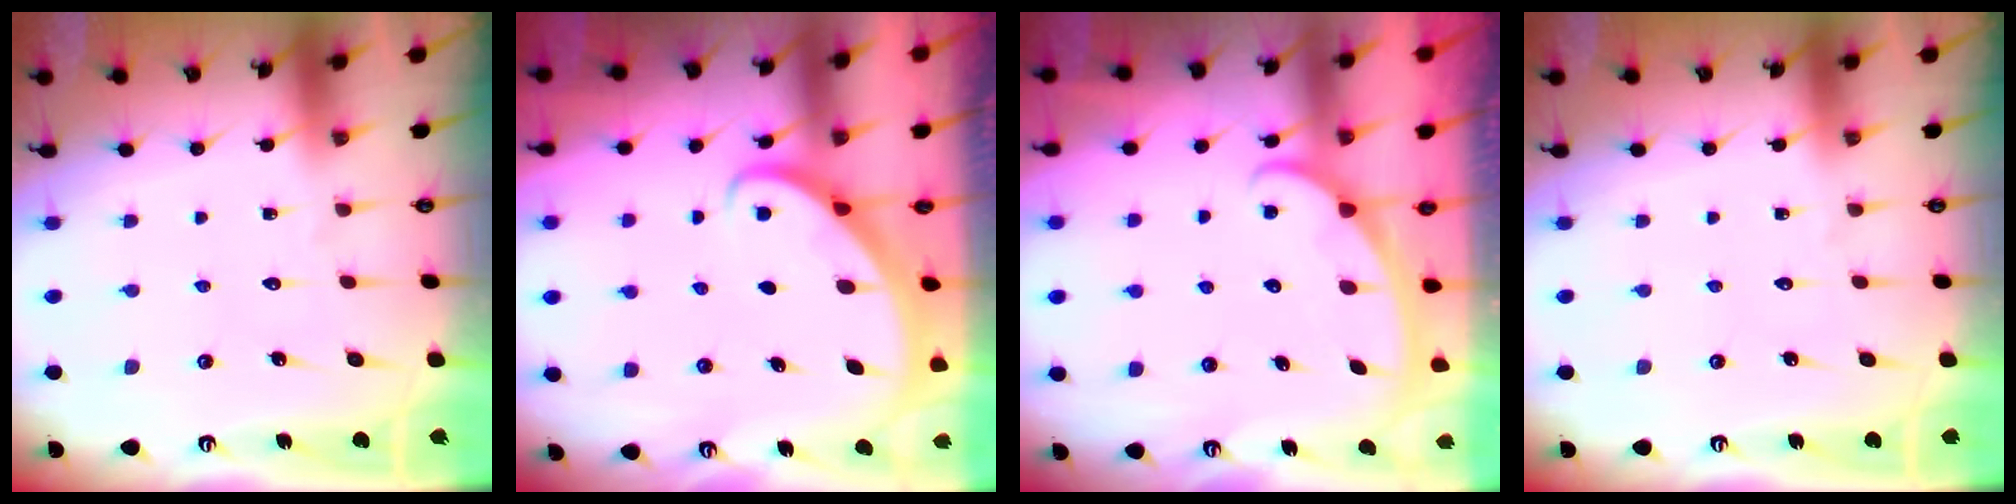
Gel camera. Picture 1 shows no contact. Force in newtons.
{"total": 2.7, "press": 2.7, "slide": 0.2}
{"total": 2.9, "press": 2.9, "slide": 0.2}
{"total": 0.0}